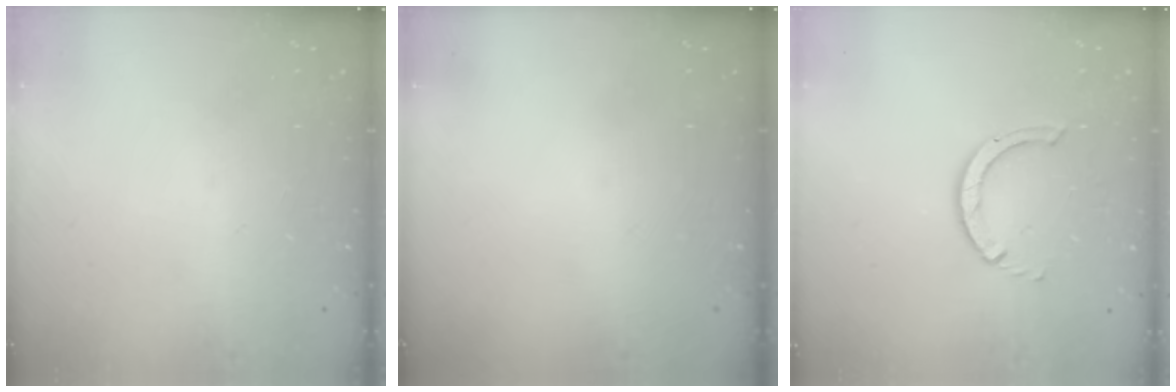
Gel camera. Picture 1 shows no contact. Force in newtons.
{"total": 0.0}
{"total": 3.5, "press": 3.5, "slide": 0.6}